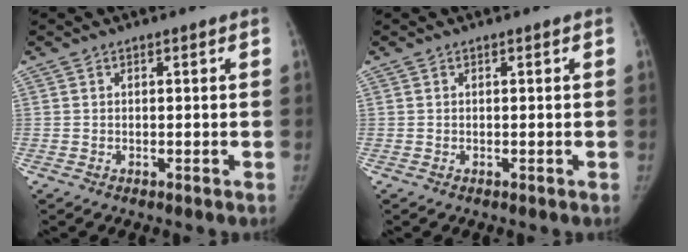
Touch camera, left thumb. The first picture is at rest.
{"total": 0.0}